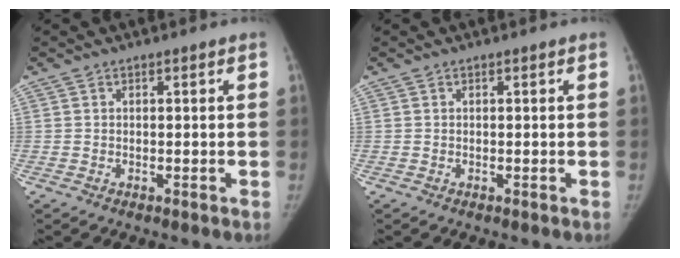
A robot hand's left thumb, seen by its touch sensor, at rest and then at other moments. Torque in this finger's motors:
{"motor_torque": [-0.03, -0.06, 0.18, -0.04, 0.01]}